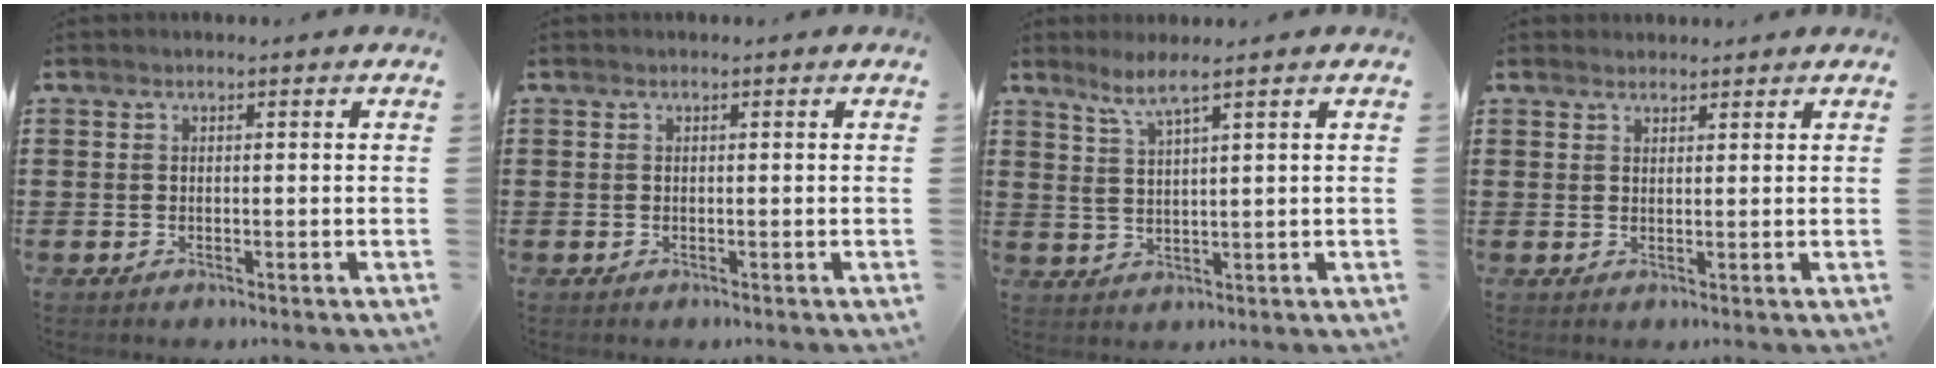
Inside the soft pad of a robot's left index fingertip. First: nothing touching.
{"total": 0.0}
{"total": 3.9, "force": [2.7, -0.2, 2.8], "torque": [-0.062, -0.003, 0.046]}
{"total": 1.5, "force": [1.5, 0.4, 0.1], "torque": [-0.004, 0.002, 0.029]}